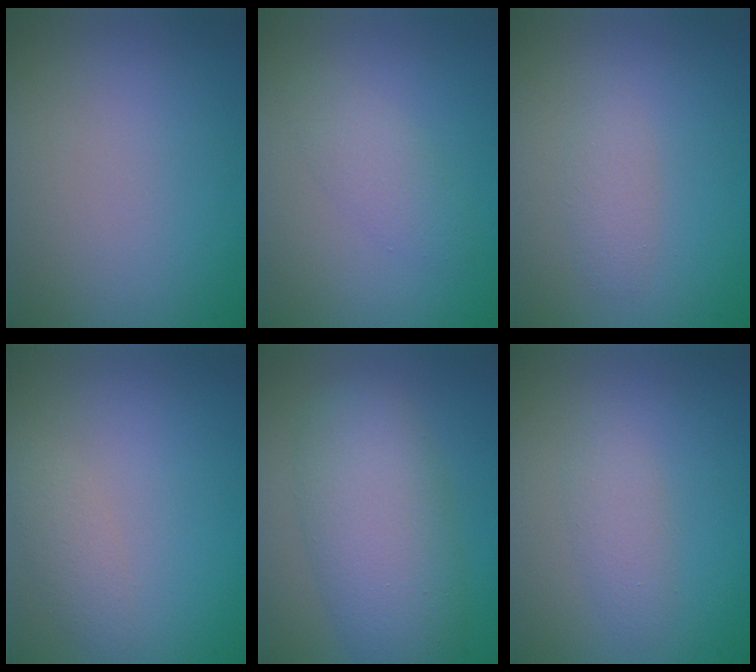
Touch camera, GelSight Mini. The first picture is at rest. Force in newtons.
{"total": 2.0, "press": 2.0, "slide": 0.1}
{"total": 1.4, "press": 1.4, "slide": 0.1}
{"total": 1.4, "press": 1.4, "slide": 0.1}
{"total": 8.0, "press": 8.0, "slide": 0.2}
{"total": 1.8, "press": 1.8, "slide": 0.0}